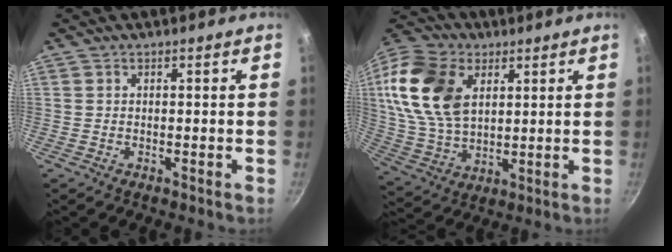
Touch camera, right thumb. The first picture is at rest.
{"total": 18.9, "force": [5.5, 12.4, 13.2], "torque": [-0.241, -0.010, 0.108]}